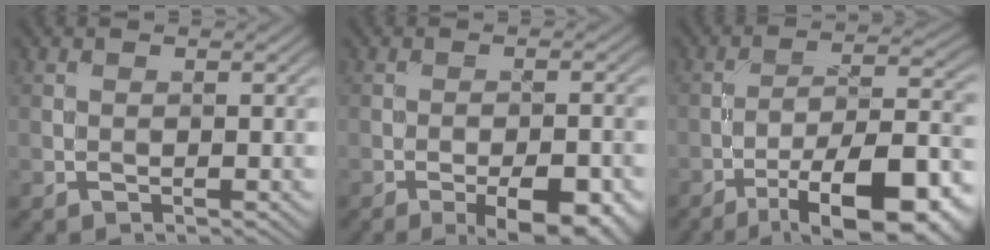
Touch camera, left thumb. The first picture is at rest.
{"total": 8.3, "force": [-4.5, 2.9, 6.4], "torque": [-0.094, 0.002, -0.050]}
{"total": 16.2, "force": [-9.4, 5.1, 12.2], "torque": [-0.173, -0.003, -0.143]}